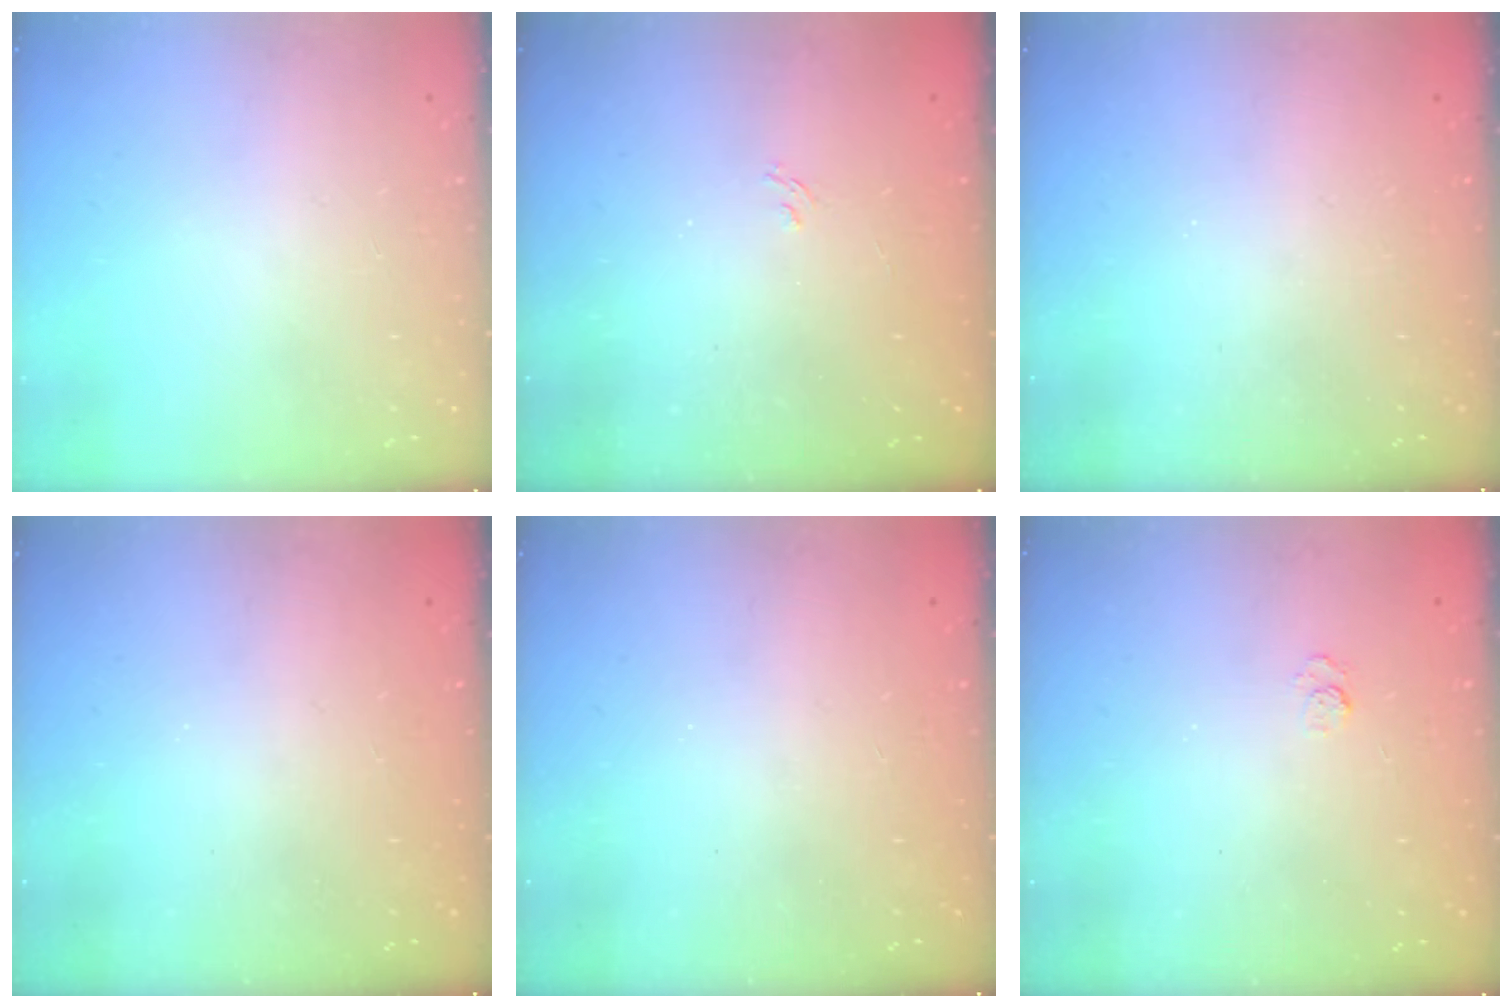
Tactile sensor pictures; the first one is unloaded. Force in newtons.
{"total": 1.3, "press": 0.7, "slide": 1.2}
{"total": 2.3, "press": 2.2, "slide": 0.7}
{"total": 2.3, "press": 2.2, "slide": 0.8}
{"total": 2.4, "press": 2.3, "slide": 0.8}
{"total": 2.1, "press": 1.6, "slide": 1.3}